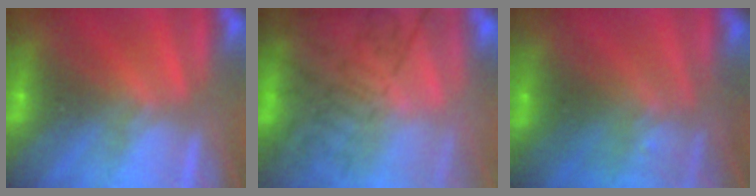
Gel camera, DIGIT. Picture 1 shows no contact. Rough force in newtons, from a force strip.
{"total": 8.9}
{"total": 2.8}